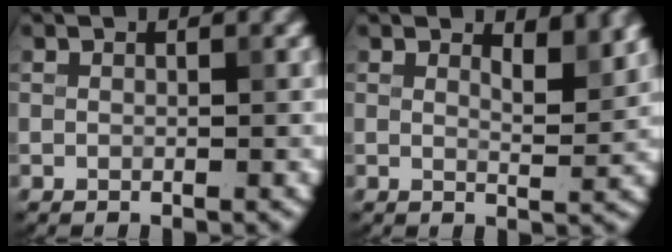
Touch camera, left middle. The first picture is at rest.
{"total": 2.5, "force": [1.9, 0.6, 1.6], "torque": [-0.021, -0.005, 0.029]}